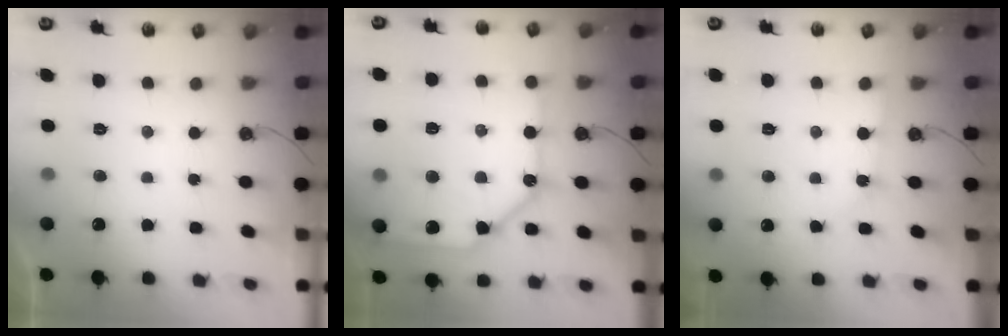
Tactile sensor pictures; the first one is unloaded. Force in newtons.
{"total": 18.0, "press": 17.9, "slide": 1.5}
{"total": 2.6, "press": 2.6, "slide": 0.3}